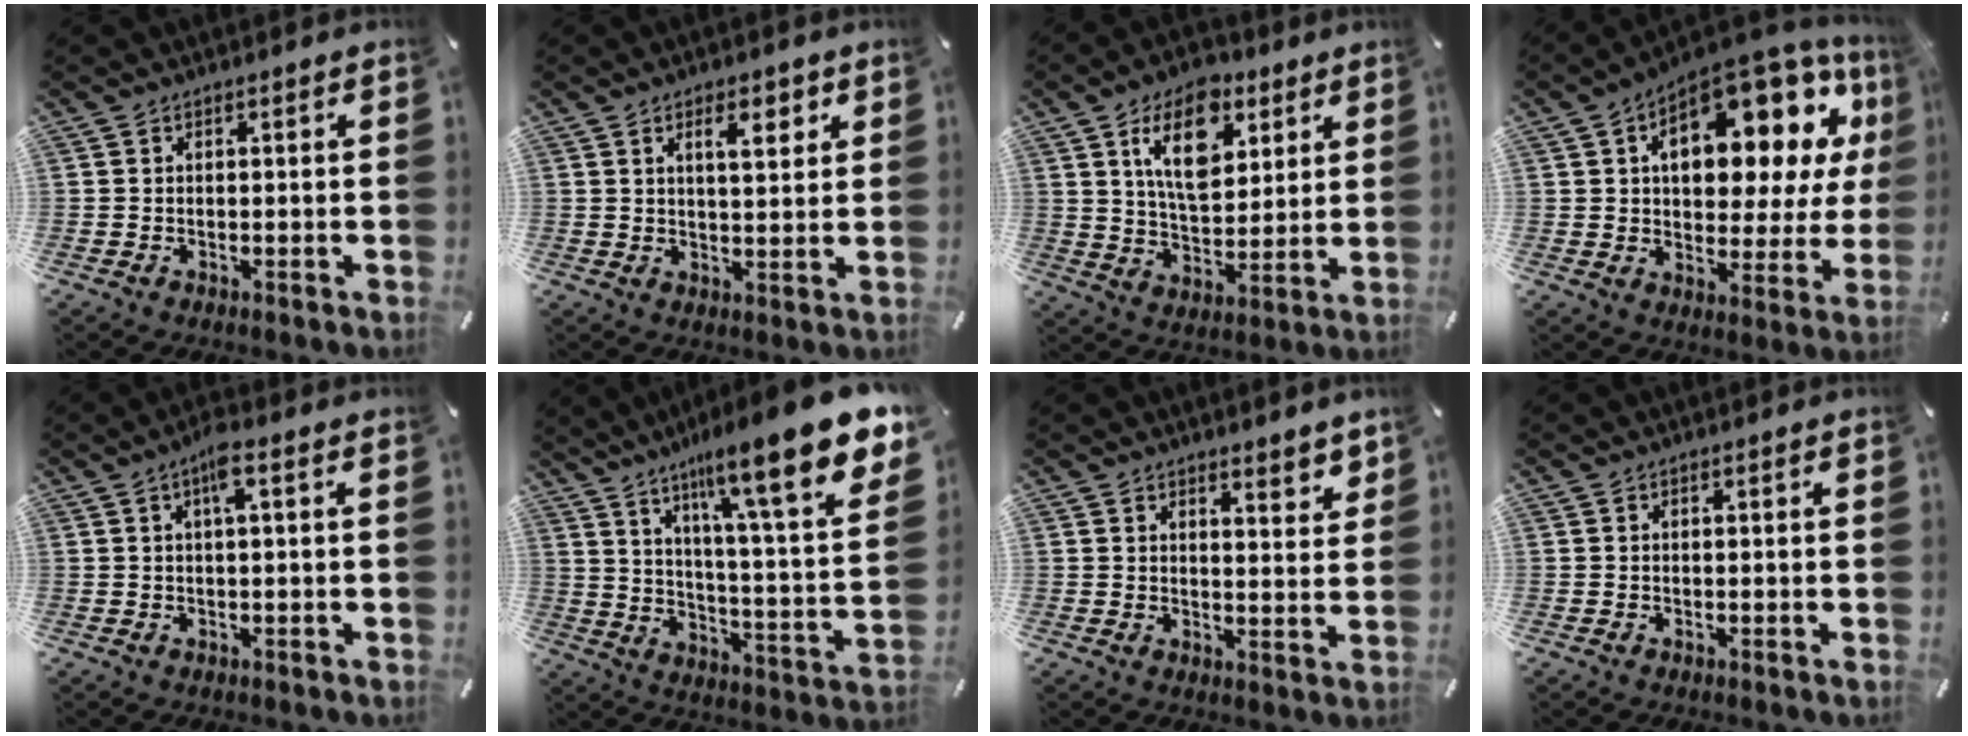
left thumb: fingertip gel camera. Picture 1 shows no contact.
{"total": 6.2, "force": [3.0, 2.3, 4.9], "torque": [-0.071, -0.008, 0.044]}
{"total": 14.7, "force": [7.2, 8.6, 9.5], "torque": [-0.148, -0.017, 0.126]}
{"total": 18.2, "force": [8.7, 10.0, 12.4], "torque": [-0.170, -0.063, 0.140]}
{"total": 4.4, "force": [1.5, 0.8, 4.1], "torque": [-0.082, 0.005, 0.023]}
{"total": 20.3, "force": [13.3, 3.8, 14.8], "torque": [-0.230, -0.098, 0.203]}
{"total": 4.0, "force": [3.7, 1.1, 0.8], "torque": [0.006, -0.037, 0.062]}
{"total": 0.0}